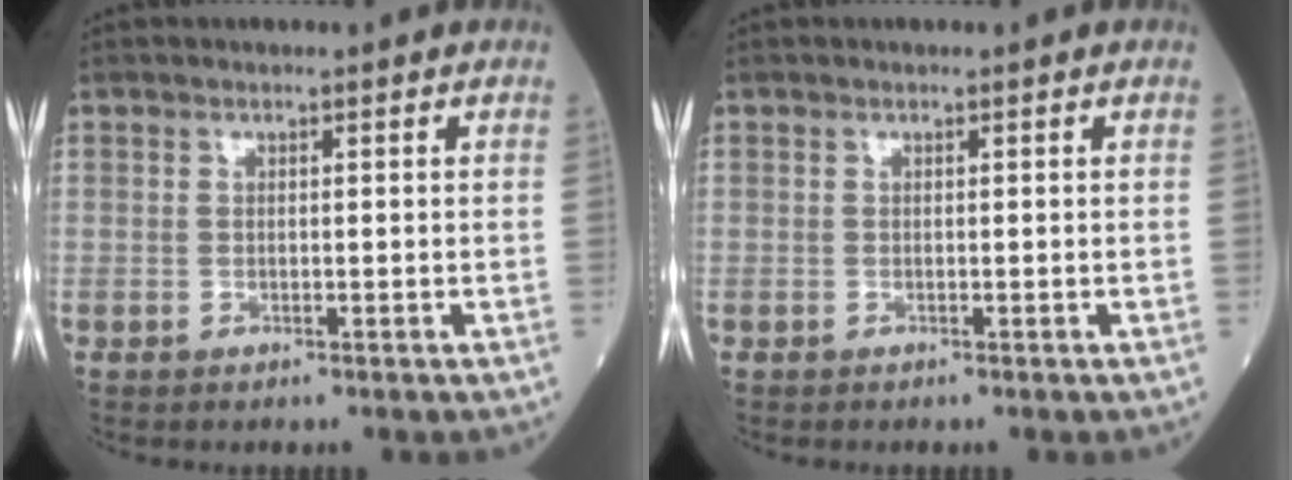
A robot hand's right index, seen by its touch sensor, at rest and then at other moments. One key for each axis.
{"total": 0.0}